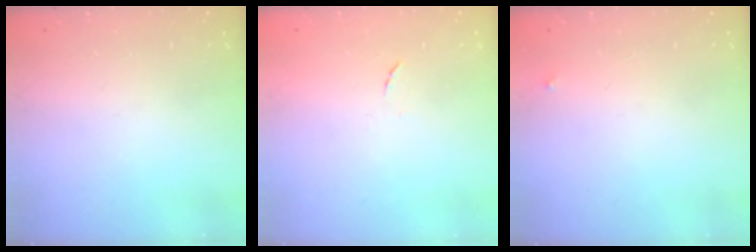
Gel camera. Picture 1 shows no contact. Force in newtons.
{"total": 4.5, "press": 4.5, "slide": 0.5}
{"total": 2.5, "press": 2.4, "slide": 0.4}